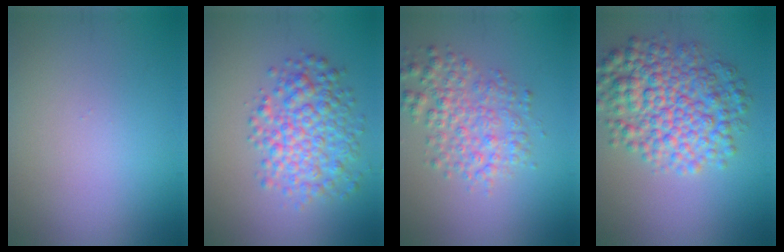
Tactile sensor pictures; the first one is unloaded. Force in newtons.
{"total": 5.1, "press": 5.1, "slide": 0.1}
{"total": 4.2, "press": 4.2, "slide": 0.1}
{"total": 7.7, "press": 7.7, "slide": 0.1}